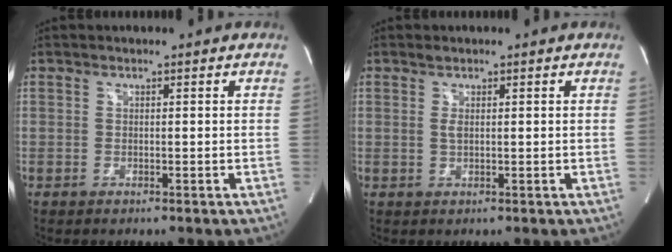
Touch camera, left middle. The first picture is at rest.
{"total": 1.1, "force": [0.6, 0.3, 0.9], "torque": [-0.028, -0.002, 0.014]}